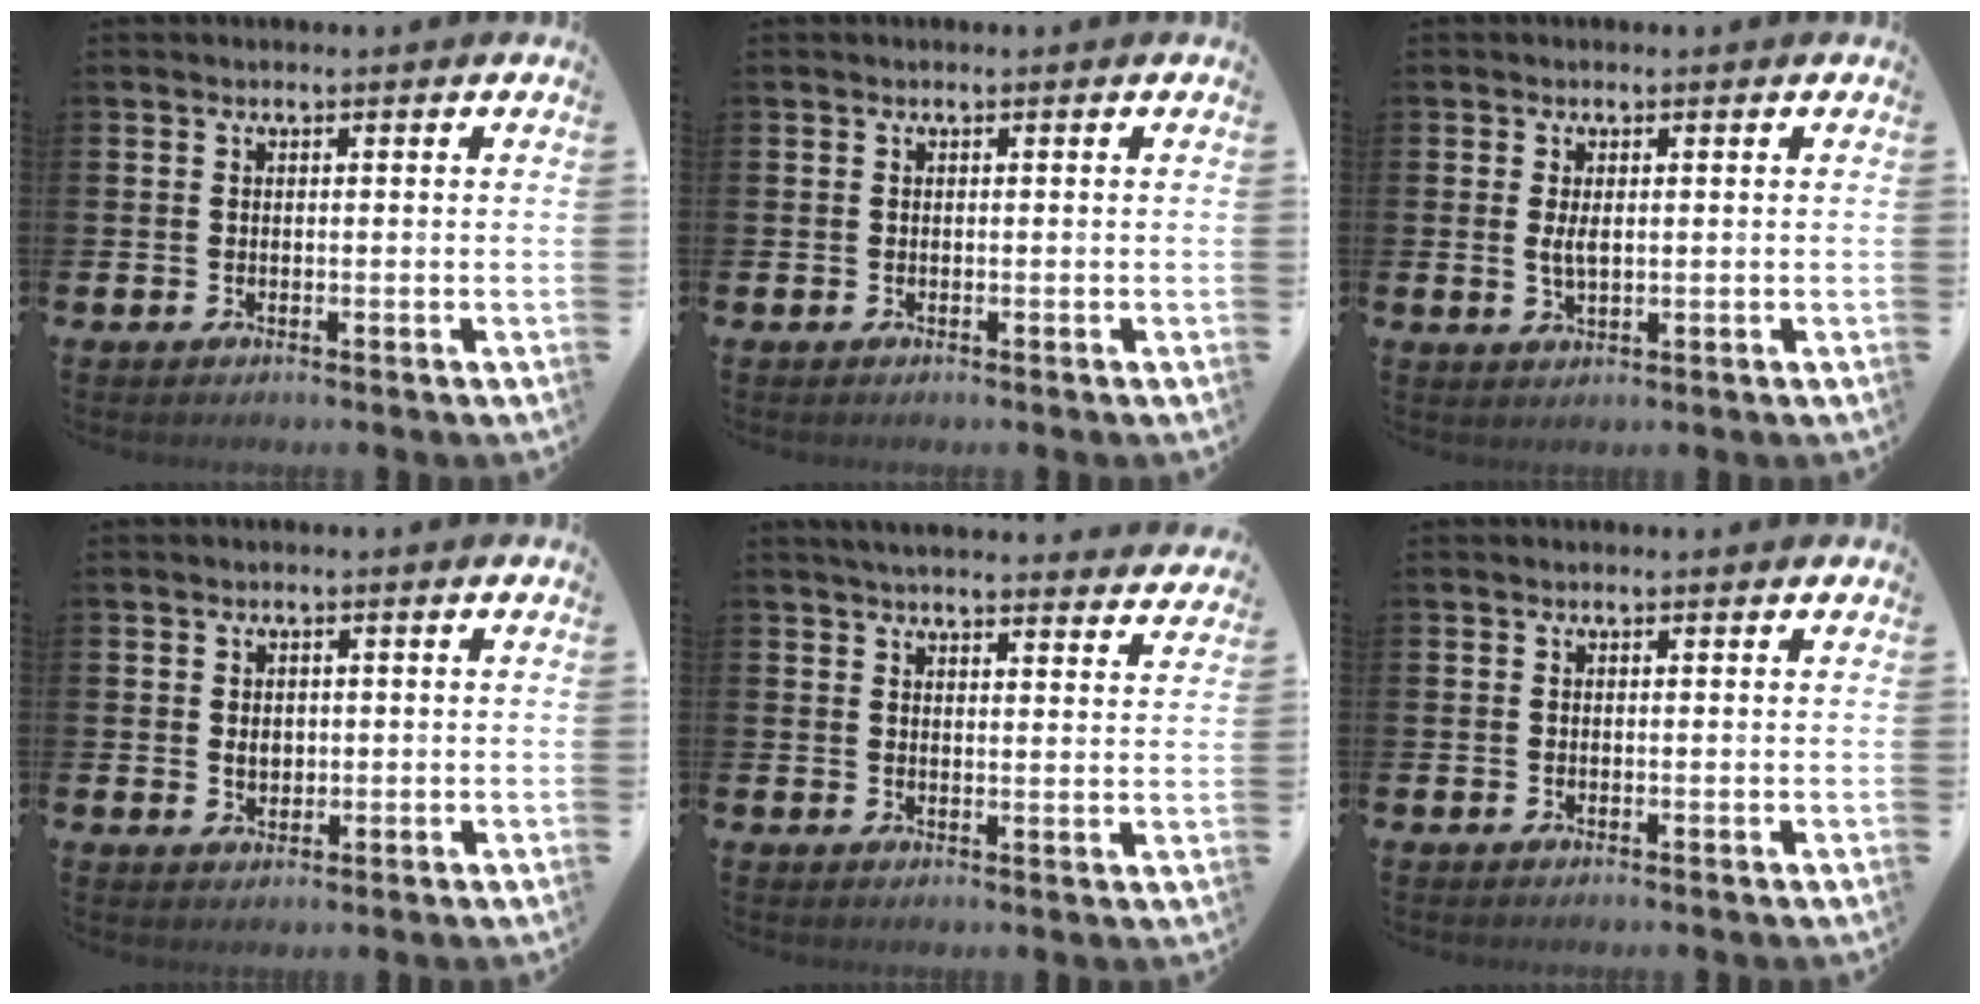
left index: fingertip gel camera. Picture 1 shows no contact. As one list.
[{"total": 0.0}, {"total": 2.4, "force": [0.4, 1.0, 2.1], "torque": [-0.031, -0.002, 0.003]}, {"total": 1.8, "force": [0.5, 1.4, 1.0], "torque": [-0.001, 0.000, 0.004]}, {"total": 4.5, "force": [4.4, 0.3, 0.9], "torque": [-0.025, -0.027, 0.079]}, {"total": 0.0}]